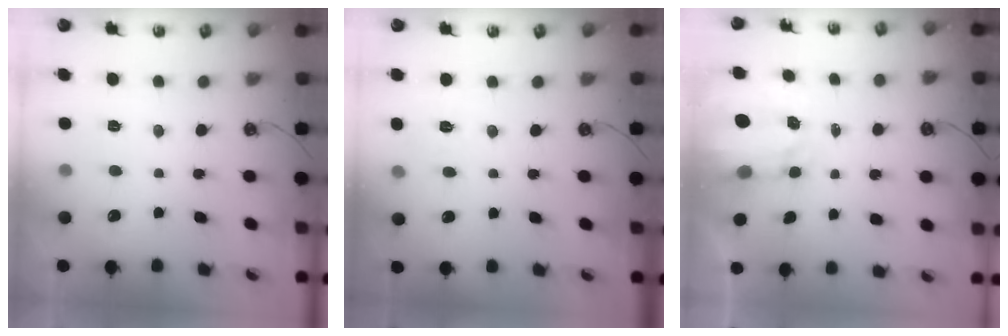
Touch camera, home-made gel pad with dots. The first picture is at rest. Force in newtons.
{"total": 2.5, "press": 2.5, "slide": 0.5}
{"total": 3.6, "press": 3.5, "slide": 0.5}